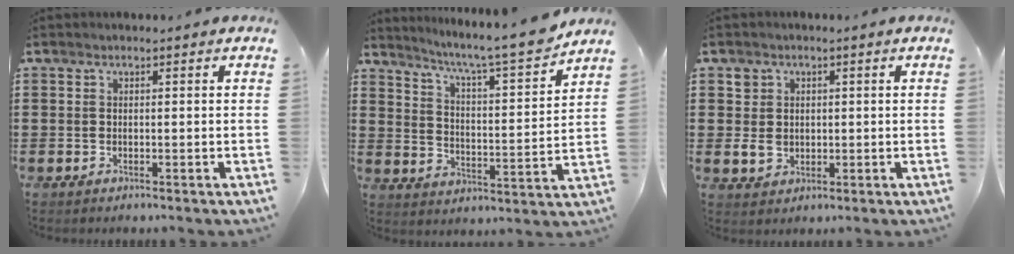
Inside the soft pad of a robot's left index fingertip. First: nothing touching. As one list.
[{"total": 7.3, "force": [6.4, -0.5, 3.5], "torque": [-0.085, -0.050, 0.099]}, {"total": 3.5, "force": [0.4, 3.2, 1.3], "torque": [-0.036, 0.009, 0.007]}]